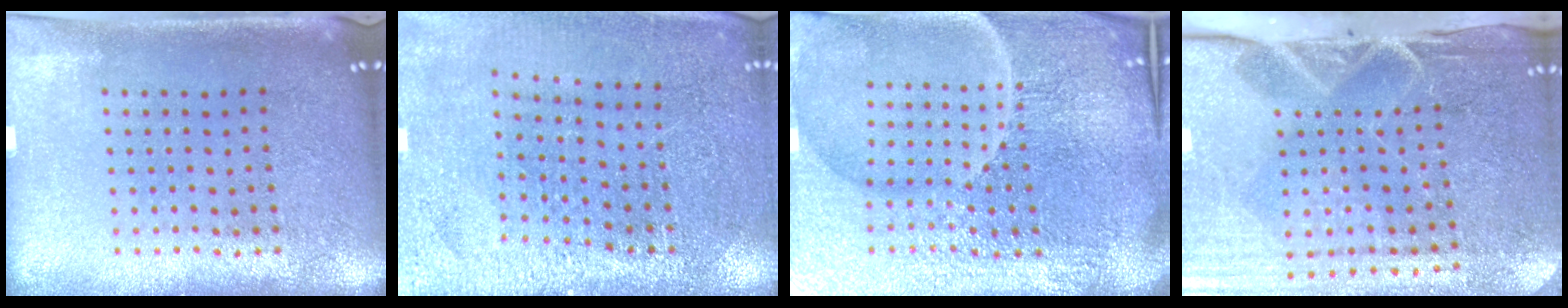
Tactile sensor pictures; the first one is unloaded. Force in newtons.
{"total": 2.8, "press": 2.8, "slide": 0.1}
{"total": 6.5, "press": 5.8, "slide": 2.9}
{"total": 4.8, "press": 4.1, "slide": 2.6}